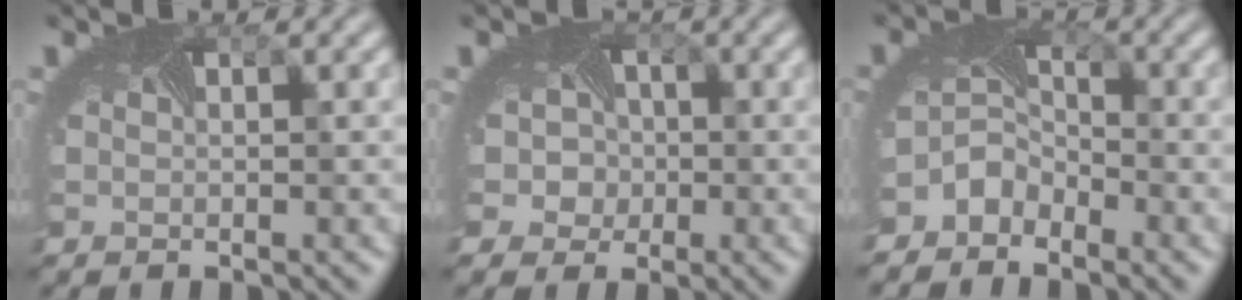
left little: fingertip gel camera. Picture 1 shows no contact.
{"total": 5.3, "force": [-0.2, 4.8, 2.3], "torque": [-0.022, 0.008, -0.028]}
{"total": 3.2, "force": [-2.5, 1.8, 0.9], "torque": [-0.024, -0.007, -0.059]}